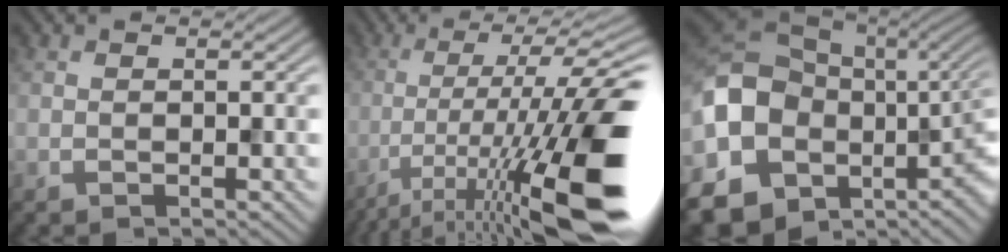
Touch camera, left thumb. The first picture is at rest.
{"total": 17.8, "force": [-7.6, 4.3, 15.5], "torque": [-0.246, -0.004, -0.126]}
{"total": 19.9, "force": [-0.7, 14.2, 13.9], "torque": [-0.284, -0.039, 0.026]}